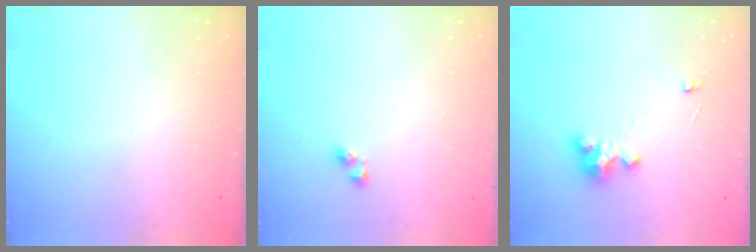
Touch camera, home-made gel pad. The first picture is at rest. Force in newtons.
{"total": 3.9, "press": 3.9, "slide": 0.3}
{"total": 3.9, "press": 3.9, "slide": 0.1}